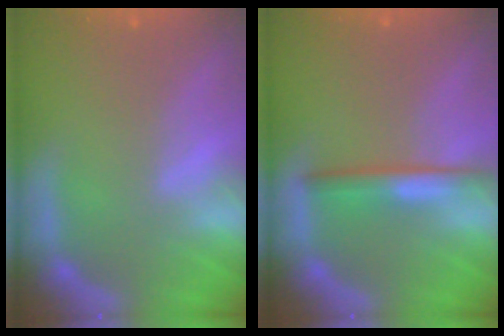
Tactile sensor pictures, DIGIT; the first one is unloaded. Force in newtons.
{"total": 3.0}